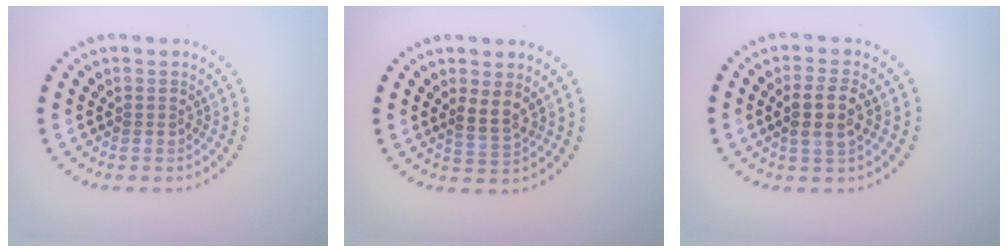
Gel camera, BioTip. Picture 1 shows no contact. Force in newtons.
{"total": 2.0, "press": 1.7, "slide": 1.1}
{"total": 2.8, "press": 2.7, "slide": 0.9}